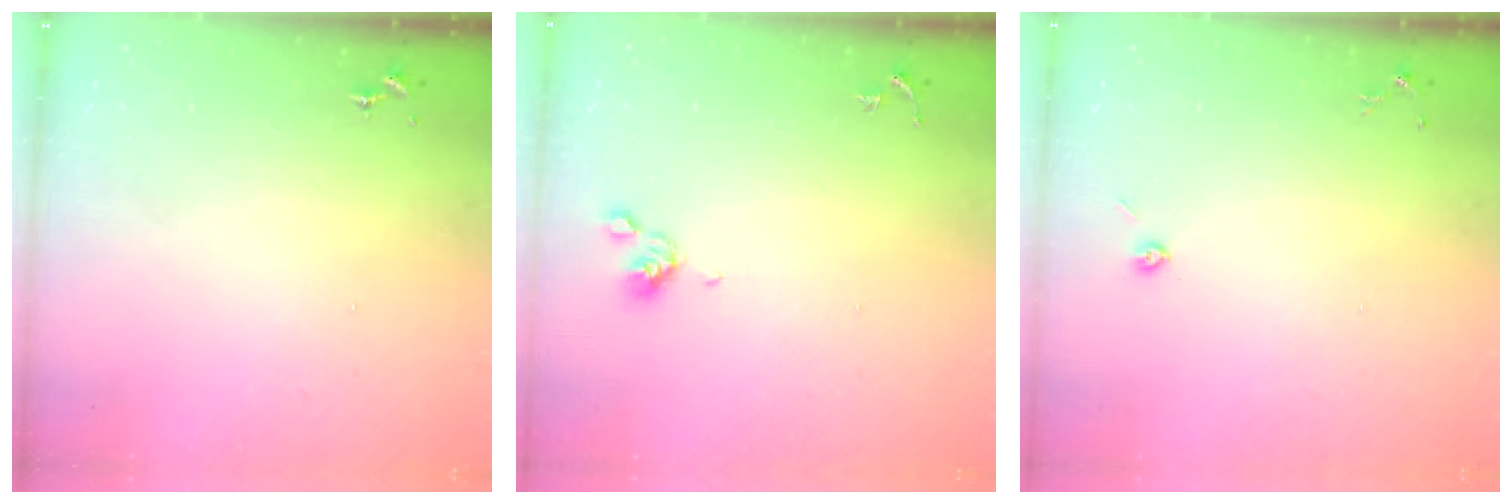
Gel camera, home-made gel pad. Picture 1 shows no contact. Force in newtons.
{"total": 6.1, "press": 5.9, "slide": 1.3}
{"total": 2.9, "press": 2.8, "slide": 1.0}